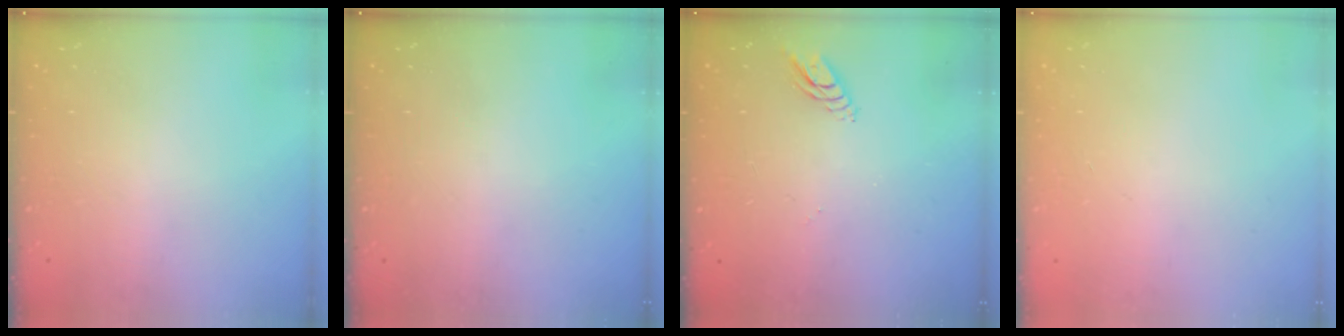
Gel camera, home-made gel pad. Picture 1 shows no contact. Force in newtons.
{"total": 0.0}
{"total": 4.5, "press": 4.5, "slide": 0.0}
{"total": 0.0}